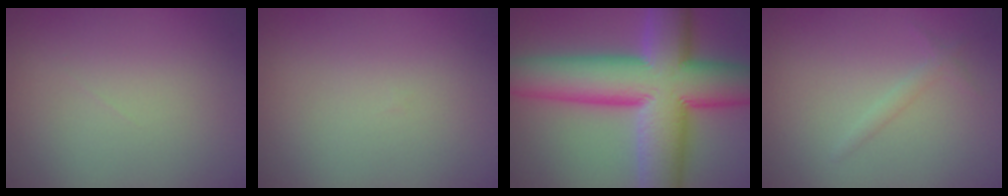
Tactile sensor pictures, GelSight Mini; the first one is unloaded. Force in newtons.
{"total": 0.0}
{"total": 14.9, "press": 14.9, "slide": 0.5}
{"total": 0.9, "press": 0.9, "slide": 0.1}